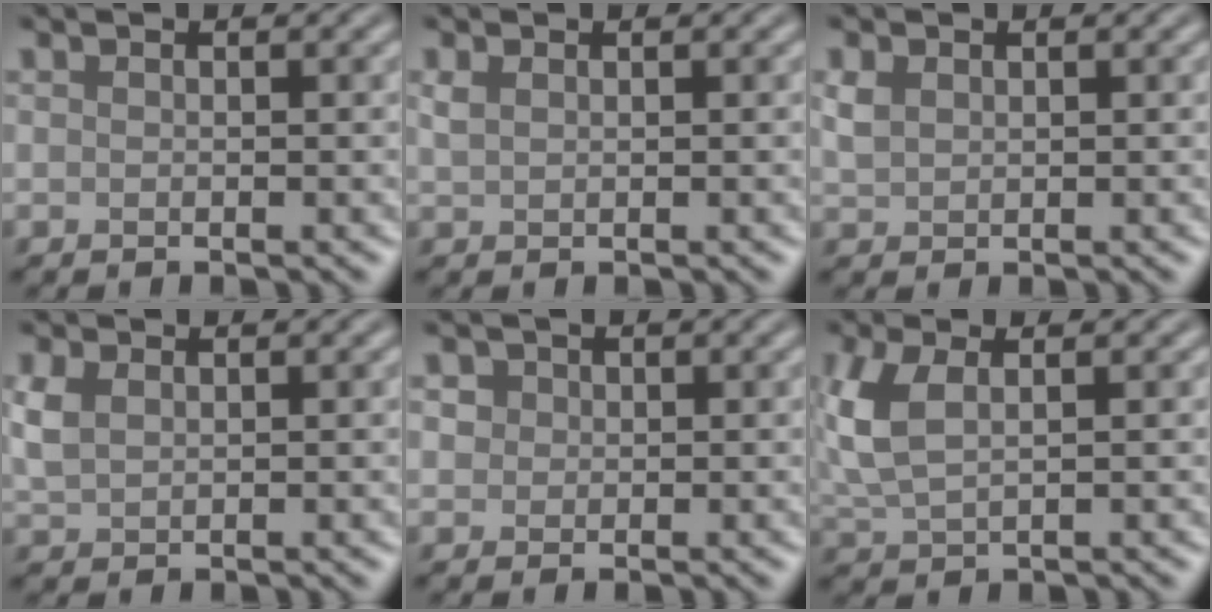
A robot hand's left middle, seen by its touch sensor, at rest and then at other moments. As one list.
[{"total": 1.0, "force": [0.5, 0.6, 0.6], "torque": [-0.016, 0.001, 0.014]}, {"total": 1.5, "force": [0.7, 1.1, 0.7], "torque": [-0.018, 0.003, 0.018]}, {"total": 2.3, "force": [0.8, 1.6, 1.5], "torque": [-0.038, 0.003, 0.018]}, {"total": 1.9, "force": [0.9, 1.5, 0.7], "torque": [-0.016, 0.006, 0.013]}, {"total": 4.4, "force": [1.2, 2.2, 3.5], "torque": [-0.096, 0.005, 0.026]}]